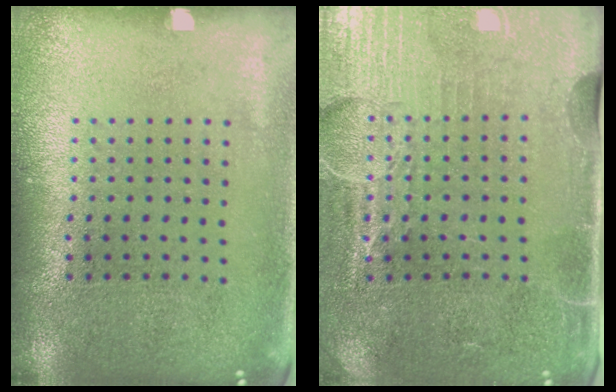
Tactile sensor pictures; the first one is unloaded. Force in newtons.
{"total": 4.4, "press": 3.8, "slide": 2.1}